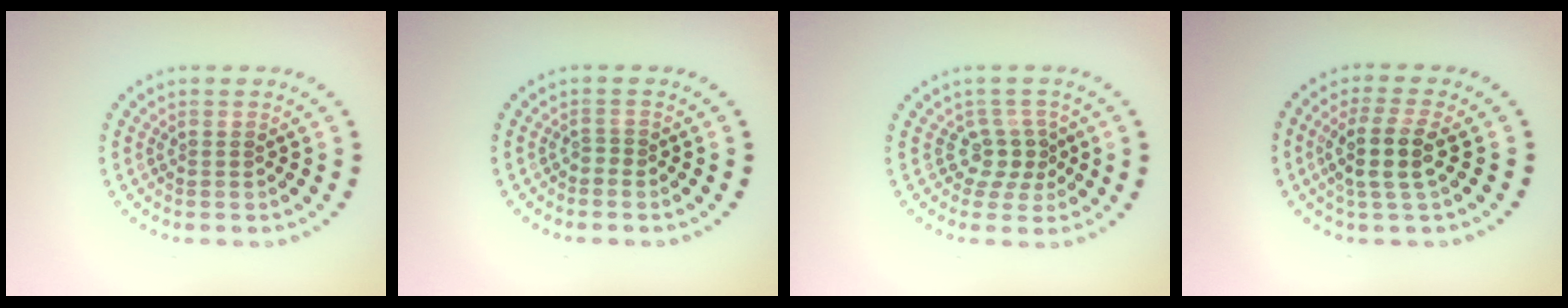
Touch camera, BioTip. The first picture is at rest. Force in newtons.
{"total": 0.6, "press": 0.3, "slide": 0.5}
{"total": 2.5, "press": 1.7, "slide": 1.8}
{"total": 3.5, "press": 3.0, "slide": 1.7}